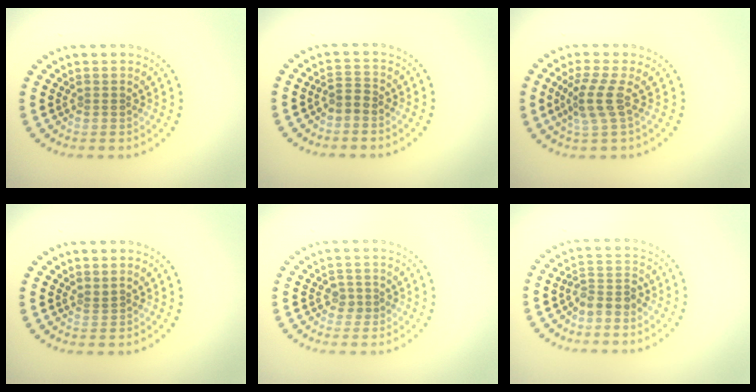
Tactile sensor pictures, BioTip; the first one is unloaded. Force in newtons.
{"total": 1.5, "press": 1.2, "slide": 0.9}
{"total": 2.8, "press": 2.3, "slide": 1.6}
{"total": 0.6, "press": 0.2, "slide": 0.5}
{"total": 1.2, "press": 1.0, "slide": 0.6}
{"total": 2.2, "press": 1.8, "slide": 1.4}